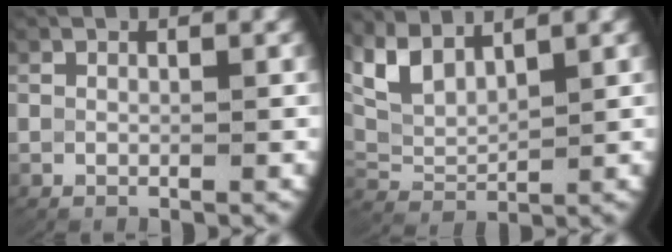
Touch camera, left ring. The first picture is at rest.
{"total": 6.2, "force": [2.7, 4.1, 3.7], "torque": [-0.105, -0.007, 0.054]}